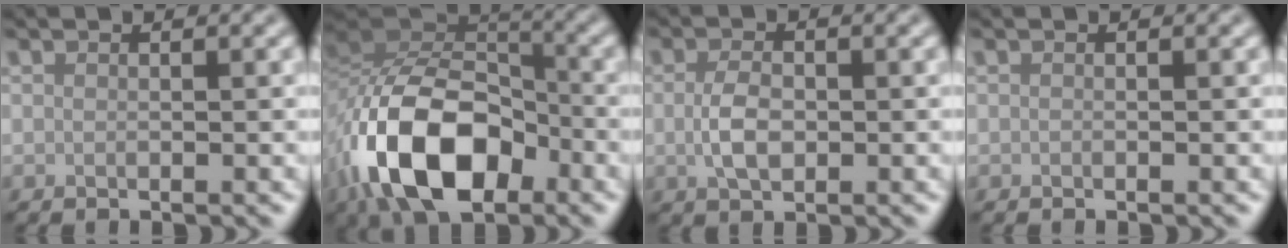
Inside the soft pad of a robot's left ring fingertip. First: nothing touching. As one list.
[{"total": 12.3, "force": [-5.5, 7.0, 8.4], "torque": [-0.164, 0.002, -0.112]}, {"total": 2.9, "force": [-0.2, 1.7, 2.3], "torque": [-0.051, -0.002, -0.005]}, {"total": 0.0}]